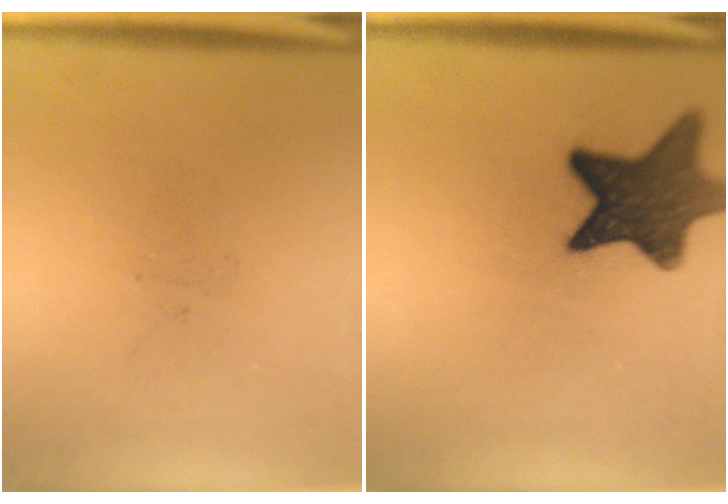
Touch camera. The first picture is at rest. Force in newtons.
{"total": 12.4}